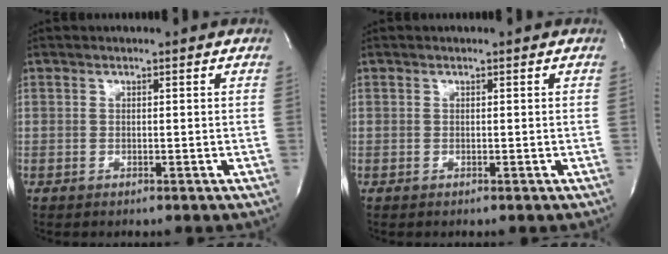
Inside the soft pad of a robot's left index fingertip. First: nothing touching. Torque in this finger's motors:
{"motor_torque": [0.00, 0.00, 0.00, 0.00]}